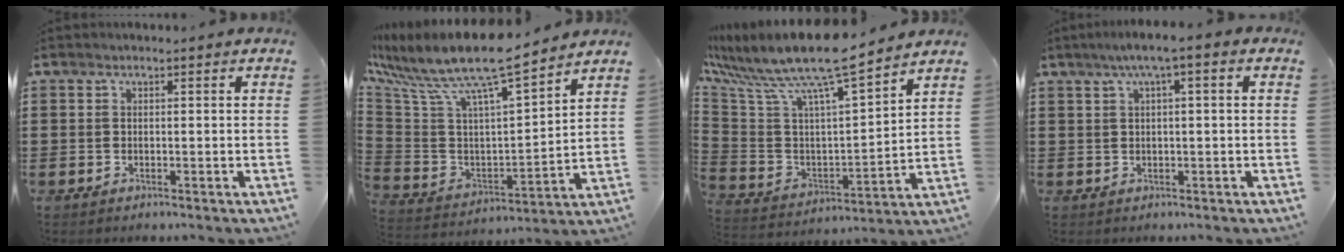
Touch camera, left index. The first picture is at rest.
{"total": 10.6, "force": [8.7, 1.1, 5.9], "torque": [-0.150, -0.066, 0.145]}
{"total": 11.1, "force": [9.3, 0.6, 6.0], "torque": [-0.154, -0.071, 0.154]}
{"total": 2.8, "force": [0.3, 0.1, 2.8], "torque": [-0.052, 0.002, 0.002]}